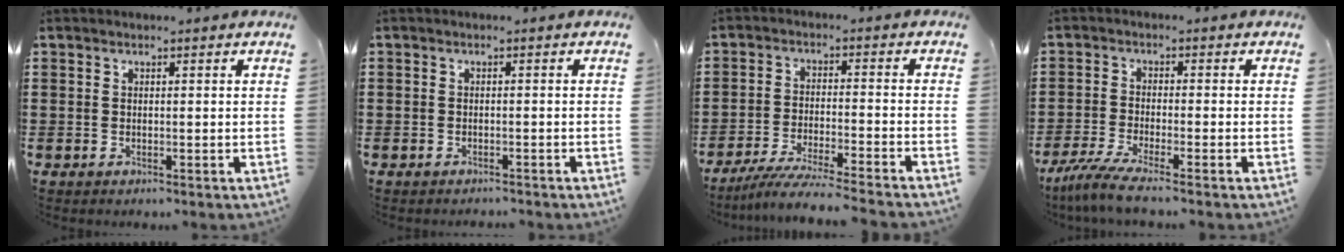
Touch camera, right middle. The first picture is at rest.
{"total": 0.9, "force": [-0.8, 0.2, -0.1], "torque": [-0.001, 0.002, -0.019]}
{"total": 5.5, "force": [-5.1, -0.6, 2.0], "torque": [-0.046, -0.022, -0.099]}
{"total": 4.3, "force": [-3.3, -0.3, 2.7], "torque": [-0.076, -0.025, -0.068]}